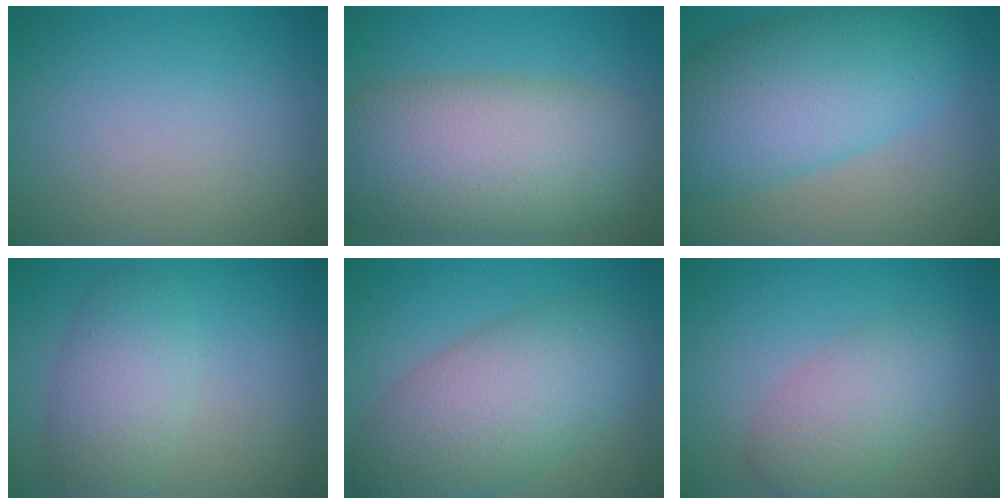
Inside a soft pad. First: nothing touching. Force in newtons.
{"total": 11.9, "press": 11.8, "slide": 0.6}
{"total": 9.9, "press": 9.9, "slide": 0.2}
{"total": 4.5, "press": 4.5, "slide": 0.2}
{"total": 8.9, "press": 8.9, "slide": 0.5}
{"total": 4.2, "press": 4.2, "slide": 0.2}